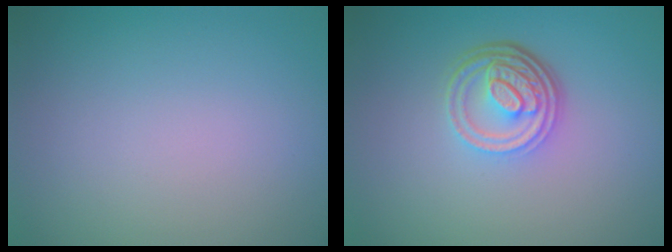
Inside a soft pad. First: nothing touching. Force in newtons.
{"total": 4.9, "press": 3.5, "slide": 3.4}